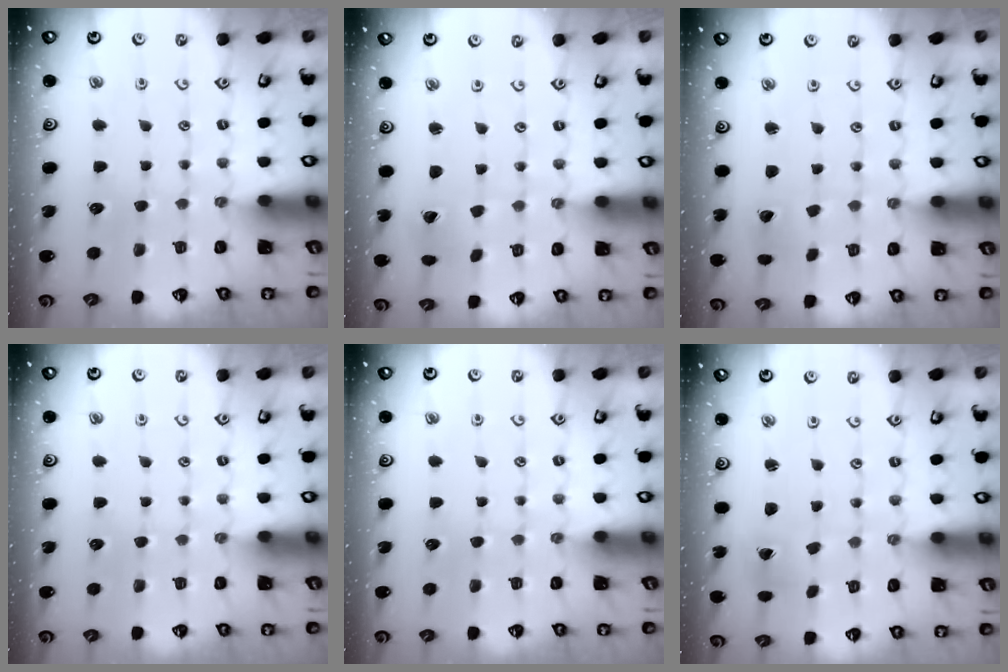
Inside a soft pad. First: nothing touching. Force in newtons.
{"total": 1.8, "press": 1.8, "slide": 0.1}
{"total": 2.1, "press": 2.1, "slide": 0.2}
{"total": 0.0}
{"total": 0.0}
{"total": 1.3, "press": 1.3, "slide": 0.1}